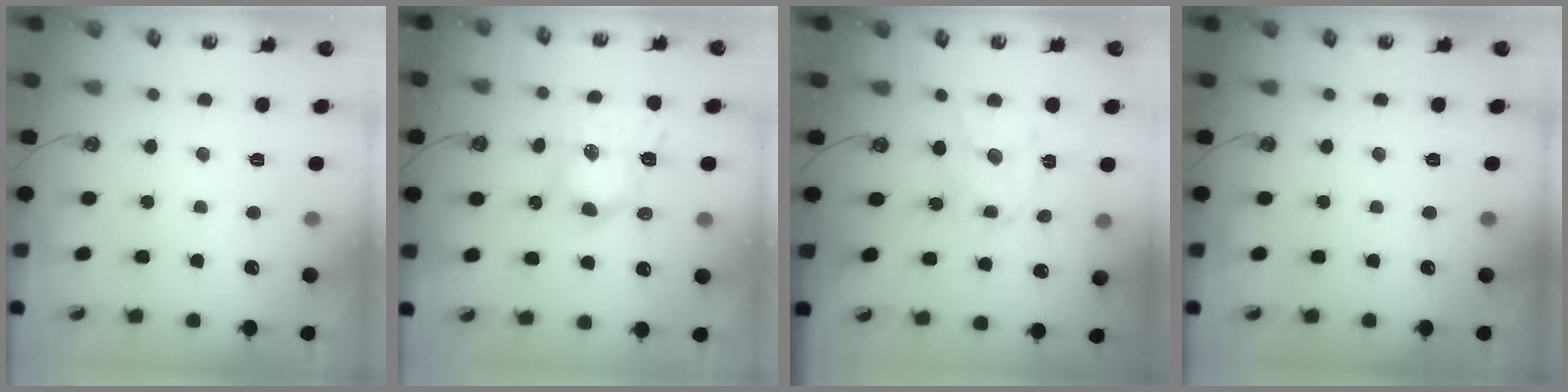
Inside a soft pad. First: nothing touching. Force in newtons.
{"total": 7.6, "press": 7.6, "slide": 0.6}
{"total": 9.8, "press": 9.8, "slide": 0.8}
{"total": 0.0}